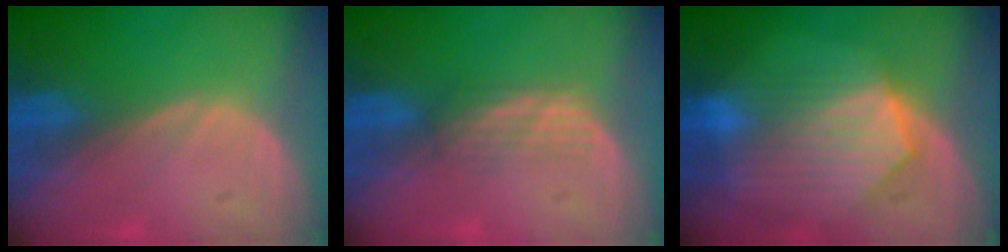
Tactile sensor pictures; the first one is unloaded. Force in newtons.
{"total": 2.9, "press": 2.6, "slide": 1.4}
{"total": 9.3, "press": 8.2, "slide": 4.3}